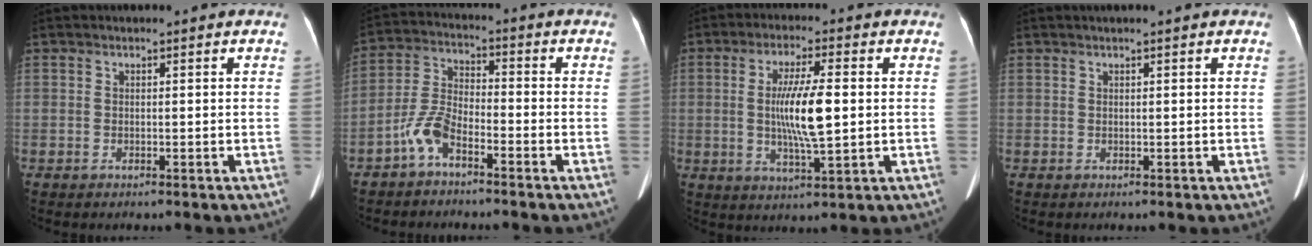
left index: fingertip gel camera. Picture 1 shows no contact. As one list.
[{"total": 6.0, "force": [-4.1, 2.0, 3.8], "torque": [-0.099, 0.008, -0.086]}, {"total": 9.2, "force": [0.2, 1.1, 9.1], "torque": [-0.173, -0.005, 0.002]}, {"total": 1.5, "force": [1.2, 0.0, 0.9], "torque": [-0.010, 0.022, 0.017]}]